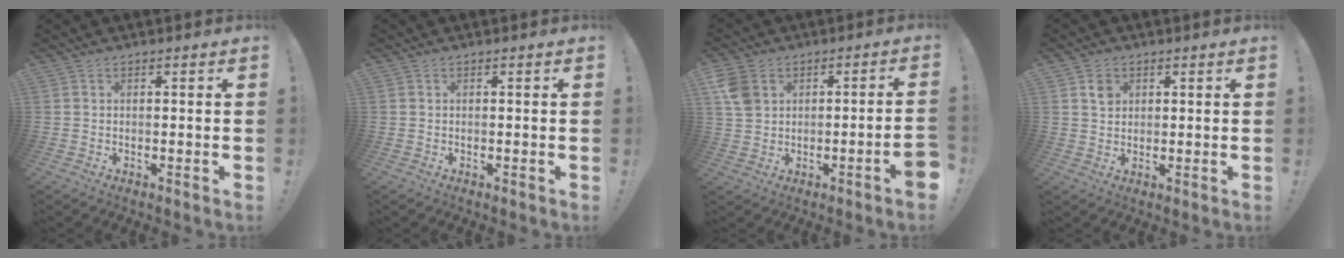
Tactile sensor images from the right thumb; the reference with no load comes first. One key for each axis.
{"total": 0.0}
{"total": 7.2, "fx": -0.4, "fy": 4.7, "fz": 5.4, "tx": -0.103, "ty": 0.013, "tz": 0.005}
{"total": 3.2, "fx": 1.5, "fy": 2.7, "fz": 0.9, "tx": 0.009, "ty": -0.009, "tz": 0.023}